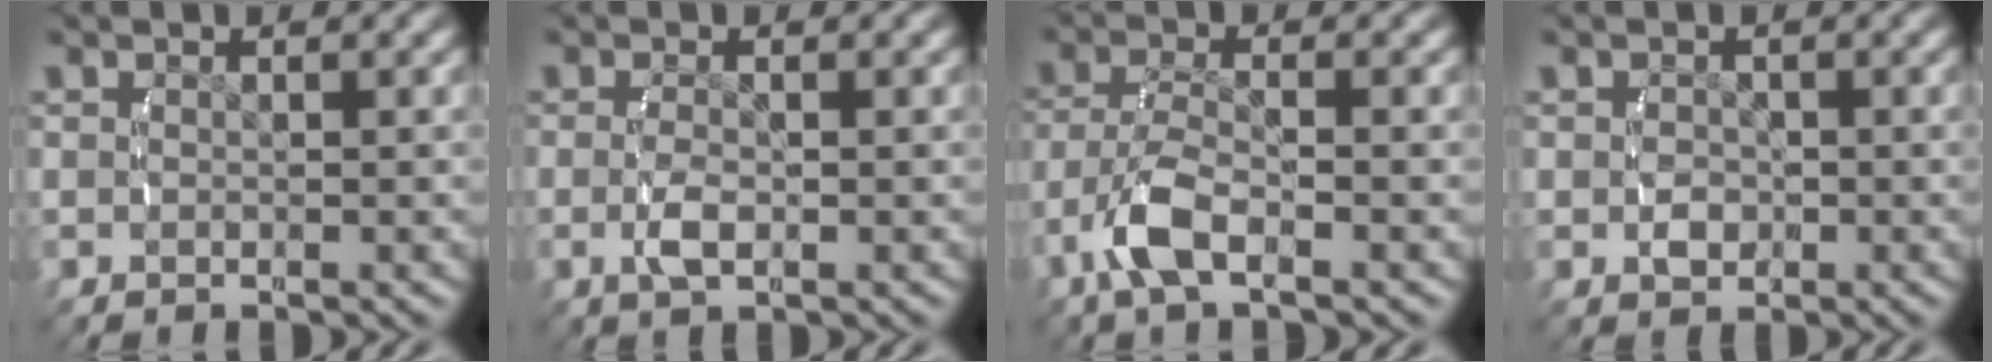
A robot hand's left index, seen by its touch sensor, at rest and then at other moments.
{"total": 2.0, "force": [-0.7, 0.5, 1.8], "torque": [-0.046, -0.011, -0.005]}
{"total": 3.4, "force": [-1.3, 1.1, 3.0], "torque": [-0.081, -0.019, -0.013]}
{"total": 0.9, "force": [-0.4, 0.6, 0.6], "torque": [-0.009, -0.008, 0.000]}